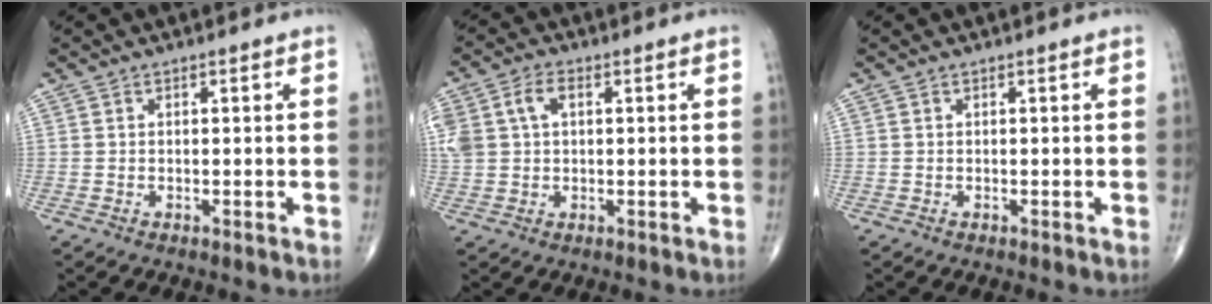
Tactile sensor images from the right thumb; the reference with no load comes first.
{"total": 9.2, "force": [2.3, 6.4, 6.3], "torque": [-0.157, 0.019, 0.048]}
{"total": 0.0}